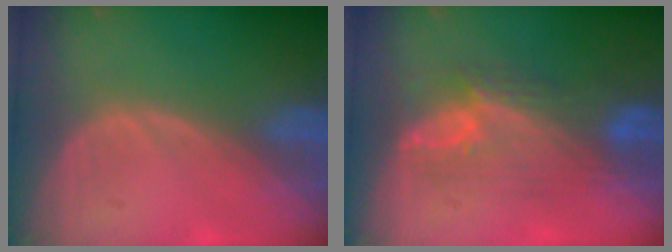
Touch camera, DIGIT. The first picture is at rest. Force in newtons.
{"total": 7.5, "press": 7.4, "slide": 1.4}